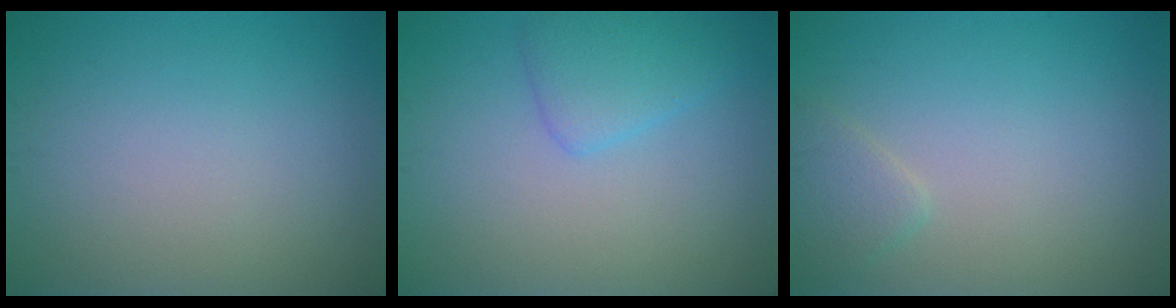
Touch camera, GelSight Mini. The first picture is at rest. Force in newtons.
{"total": 2.6, "press": 2.6, "slide": 0.1}
{"total": 1.6, "press": 1.6, "slide": 0.1}